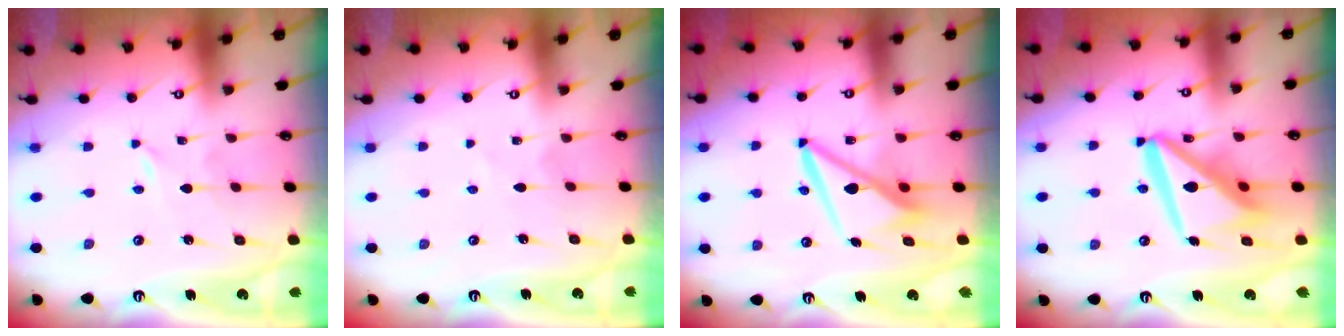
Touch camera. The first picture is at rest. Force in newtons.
{"total": 1.5, "press": 1.5, "slide": 0.3}
{"total": 9.7, "press": 9.5, "slide": 1.6}
{"total": 15.9, "press": 15.9, "slide": 1.3}